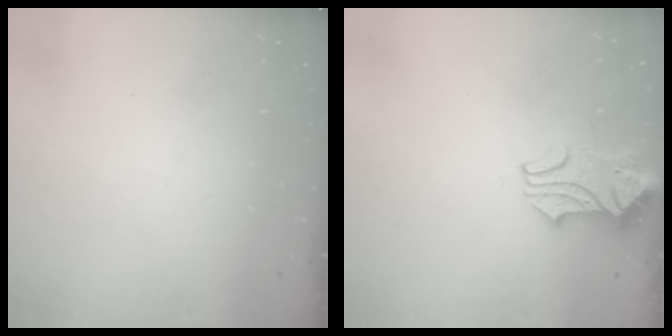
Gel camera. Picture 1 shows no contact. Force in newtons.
{"total": 2.3, "press": 2.2, "slide": 0.5}